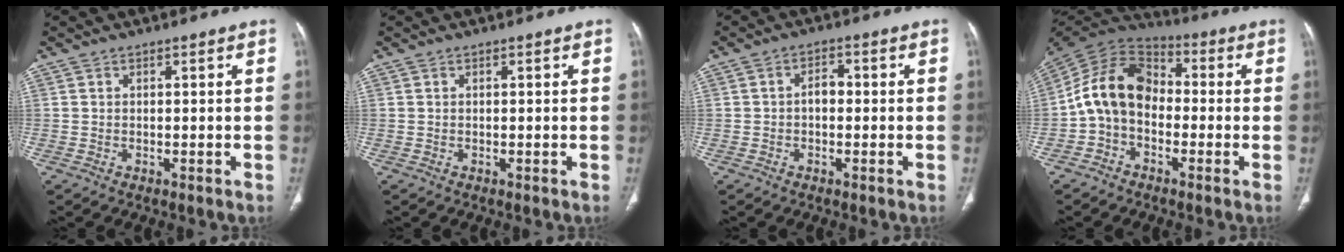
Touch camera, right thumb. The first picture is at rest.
{"total": 0.0}
{"total": 2.7, "force": [-0.4, 1.8, 2.0], "torque": [-0.023, 0.011, -0.011]}
{"total": 12.4, "force": [-1.9, 9.0, 8.2], "torque": [-0.139, 0.048, -0.050]}